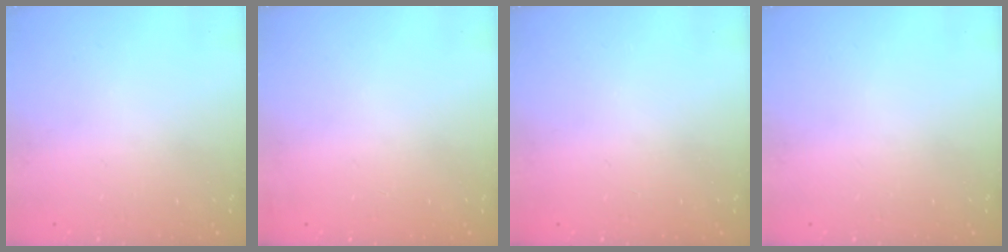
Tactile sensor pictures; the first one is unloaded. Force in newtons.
{"total": 2.8, "press": 2.3, "slide": 1.7}
{"total": 0.0}
{"total": 0.0}